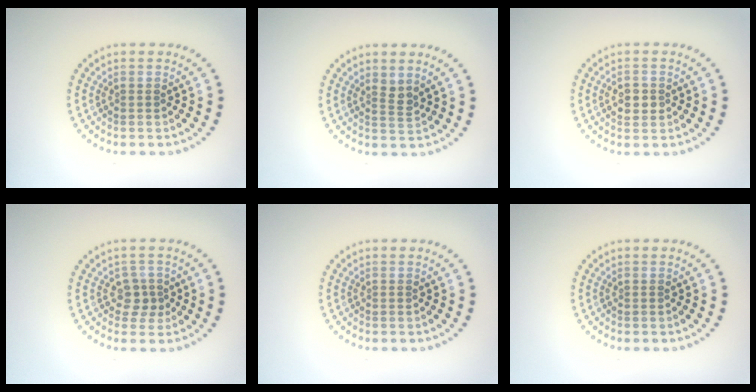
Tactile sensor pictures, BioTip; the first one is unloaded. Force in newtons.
{"total": 1.3, "press": 1.0, "slide": 0.8}
{"total": 2.4, "press": 2.4, "slide": 0.0}
{"total": 1.6, "press": 1.4, "slide": 0.8}
{"total": 0.0}
{"total": 0.0}